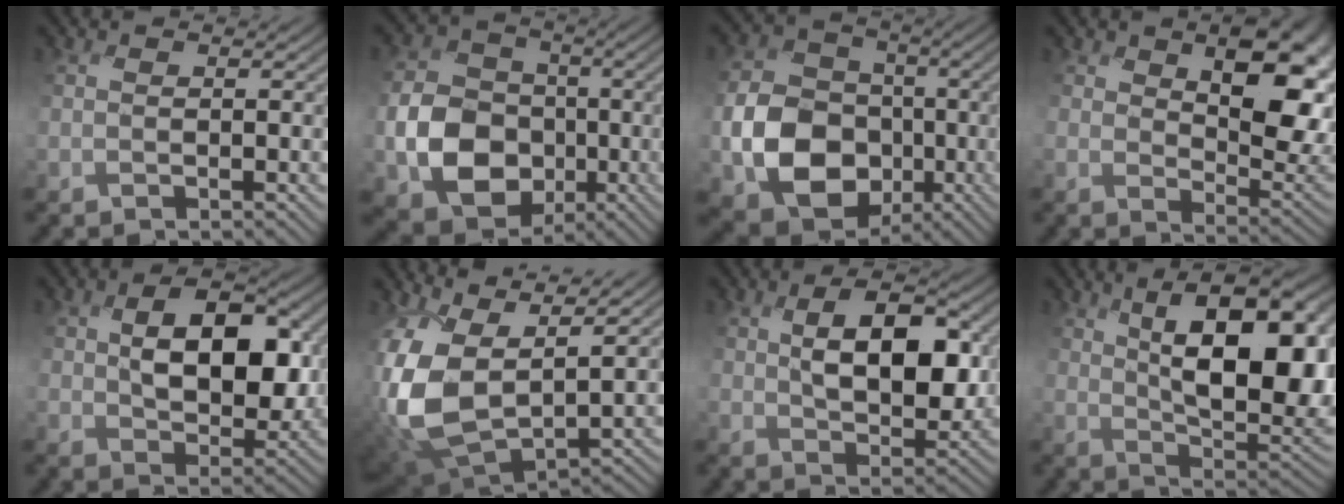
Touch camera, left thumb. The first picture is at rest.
{"total": 10.9, "force": [-3.5, 8.9, 5.3], "torque": [-0.115, -0.018, -0.079]}
{"total": 12.2, "force": [-4.1, 9.8, 6.1], "torque": [-0.126, -0.025, -0.086]}
{"total": 10.8, "force": [4.1, 5.8, 8.2], "torque": [-0.136, -0.017, 0.077]}
{"total": 9.9, "force": [1.1, 6.1, 7.7], "torque": [-0.134, -0.003, 0.014]}
{"total": 14.1, "force": [1.4, 7.9, 11.6], "torque": [-0.296, -0.013, 0.012]}
{"total": 9.0, "force": [1.3, 4.9, 7.4], "torque": [-0.128, -0.001, 0.015]}
{"total": 15.1, "force": [4.0, 6.7, 12.9], "torque": [-0.177, 0.015, 0.052]}